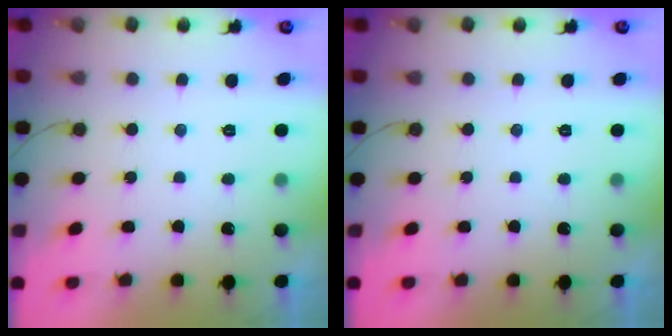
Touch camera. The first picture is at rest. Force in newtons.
{"total": 0.0}